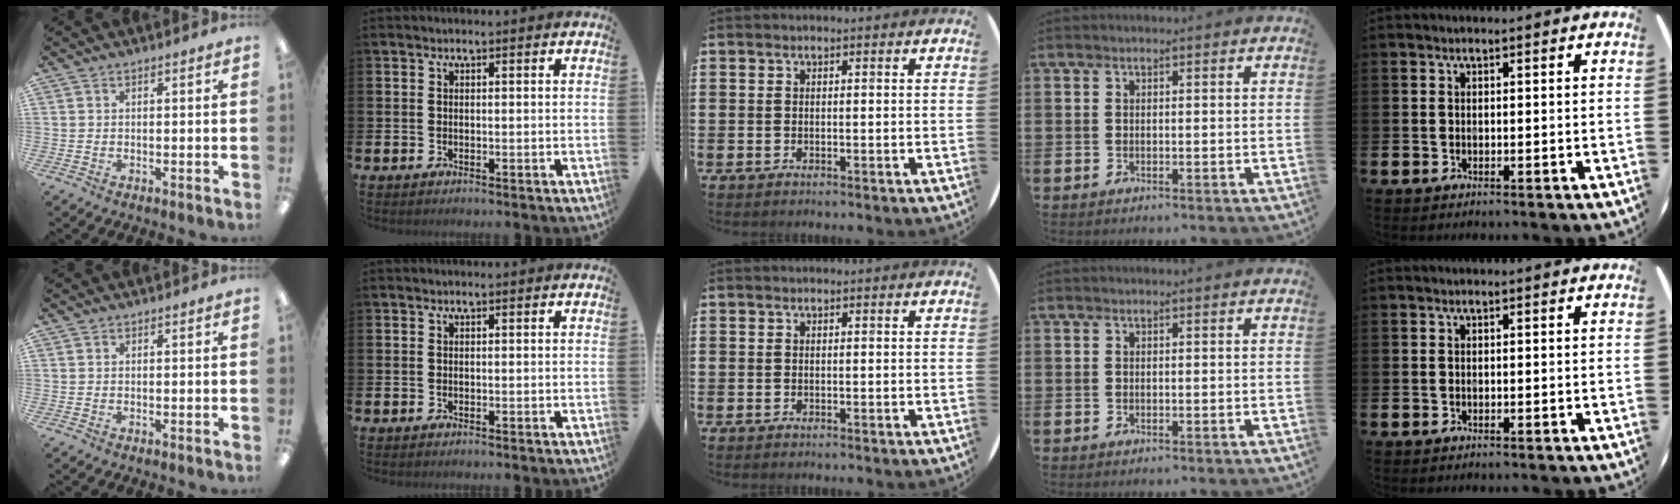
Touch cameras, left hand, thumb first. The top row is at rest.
{}